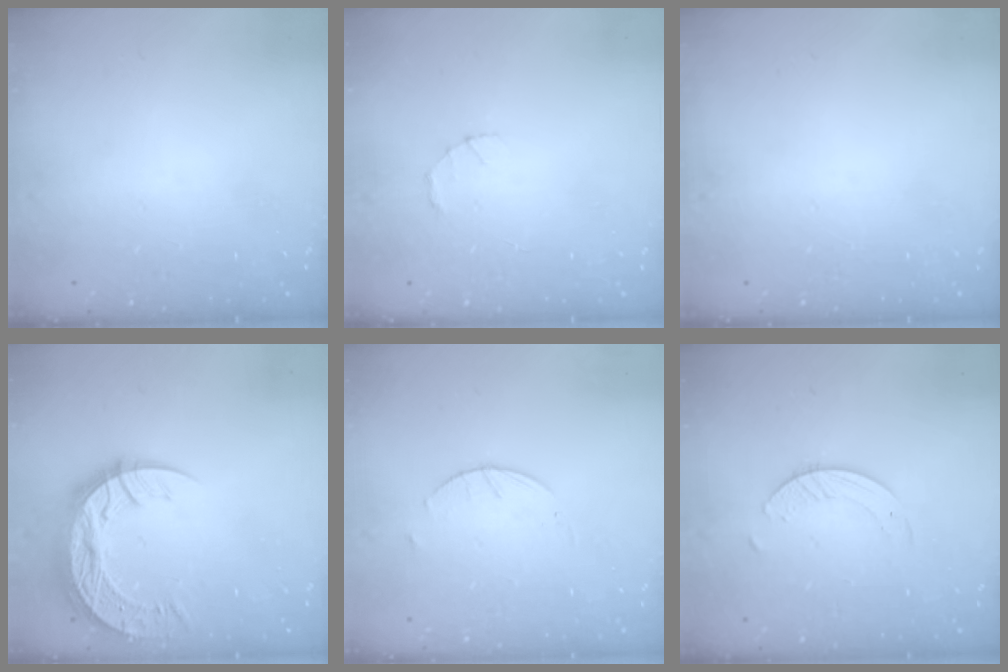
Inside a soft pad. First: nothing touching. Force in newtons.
{"total": 1.4, "press": 1.3, "slide": 0.3}
{"total": 0.0}
{"total": 15.4, "press": 15.3, "slide": 1.2}
{"total": 2.6, "press": 2.6, "slide": 0.4}
{"total": 4.5, "press": 4.5, "slide": 0.3}